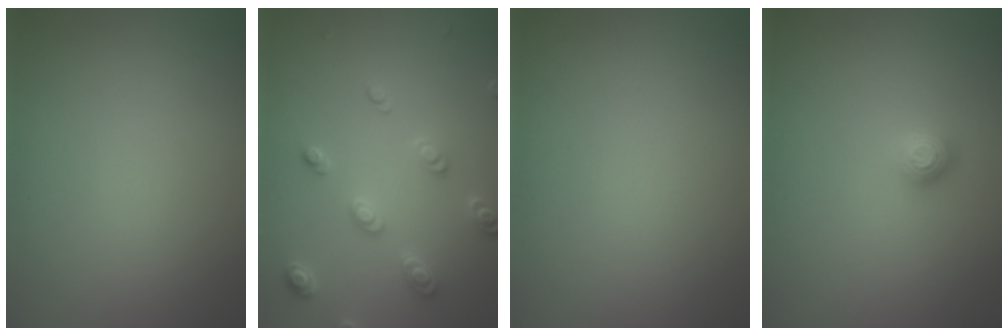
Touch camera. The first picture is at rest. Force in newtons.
{"total": 2.7, "press": 2.7, "slide": 0.4}
{"total": 0.0}
{"total": 1.1, "press": 1.0, "slide": 0.5}